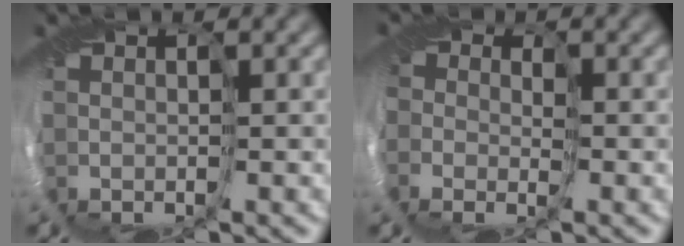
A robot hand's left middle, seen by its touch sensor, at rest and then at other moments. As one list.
[{"total": 2.1, "force": [-0.9, 1.9, 0.0], "torque": [0.019, -0.014, -0.027]}]